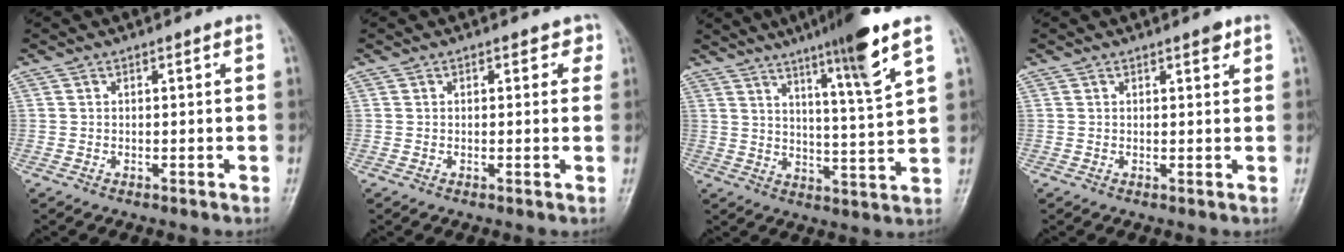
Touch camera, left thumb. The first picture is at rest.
{"total": 2.1, "force": [1.1, 1.5, 1.0], "torque": [0.014, -0.001, 0.006]}
{"total": 12.7, "force": [7.8, 0.0, 10.1], "torque": [-0.162, -0.043, 0.125]}
{"total": 1.8, "force": [1.1, 0.7, 1.2], "torque": [-0.008, -0.004, 0.013]}